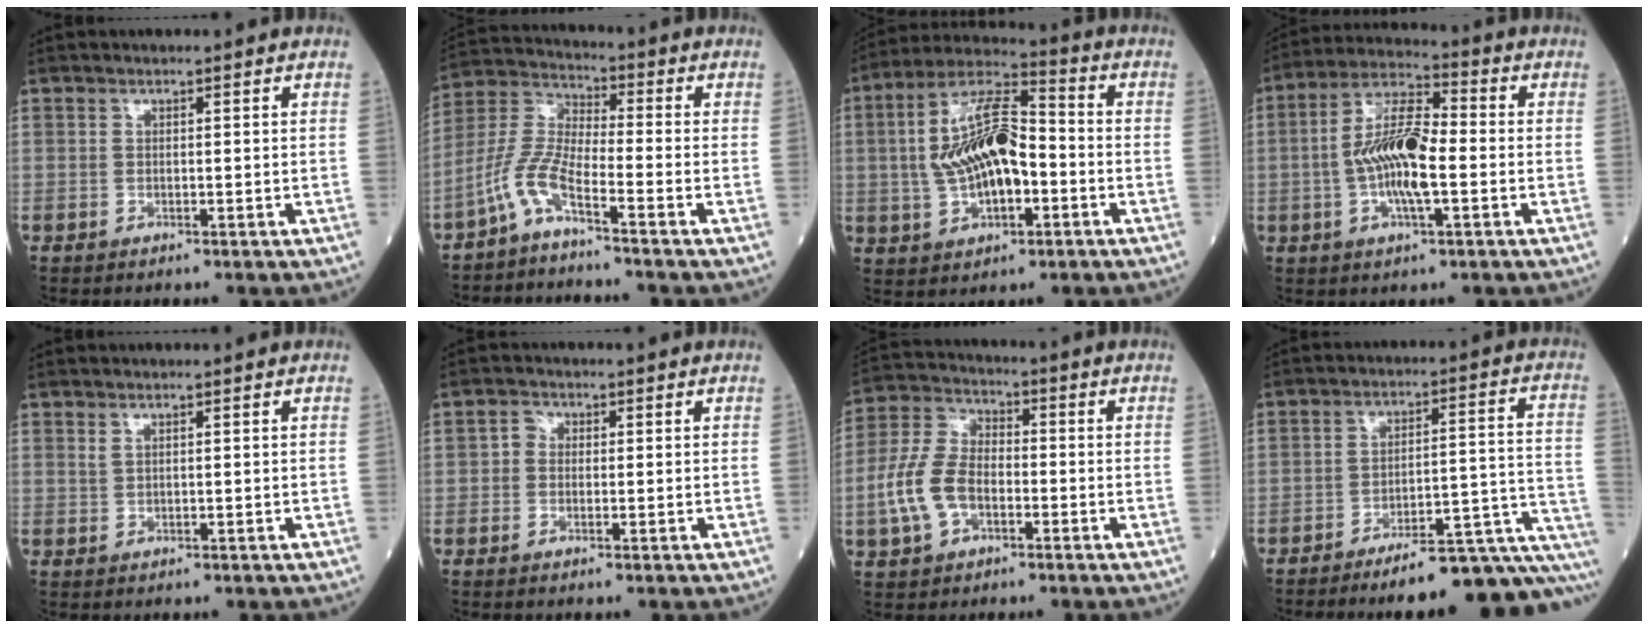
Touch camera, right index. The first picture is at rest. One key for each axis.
{"total": 6.5, "fx": -4.4, "fy": 0.7, "fz": 4.7, "tx": -0.116, "ty": 0.001, "tz": -0.098}
{"total": 13.6, "fx": -1.1, "fy": 5.5, "fz": 12.4, "tx": -0.250, "ty": 0.020, "tz": -0.018}
{"total": 11.0, "fx": -1.4, "fy": 2.9, "fz": 10.5, "tx": -0.207, "ty": 0.013, "tz": -0.029}
{"total": 0.5, "fx": 0.5, "fy": 0.0, "fz": 0.3, "tx": -0.013, "ty": 0.000, "tz": 0.011}
{"total": 1.6, "fx": 0.0, "fy": 1.4, "fz": 0.8, "tx": -0.009, "ty": 0.003, "tz": -0.005}
{"total": 9.3, "fx": -2.6, "fy": 5.8, "fz": 6.8, "tx": -0.167, "ty": 0.017, "tz": -0.056}
{"total": 18.3, "fx": -14.6, "fy": 1.2, "fz": 10.9, "tx": -0.072, "ty": 0.037, "tz": -0.206}